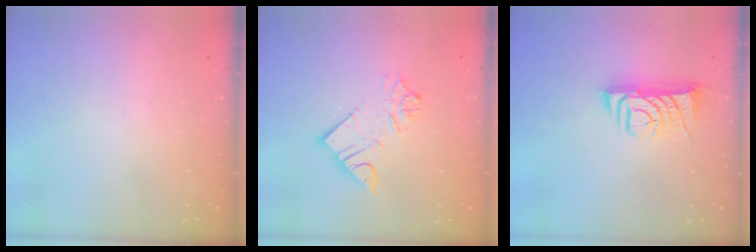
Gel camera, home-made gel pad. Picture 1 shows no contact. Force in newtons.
{"total": 10.8, "press": 10.8, "slide": 1.1}
{"total": 8.3, "press": 8.2, "slide": 1.0}